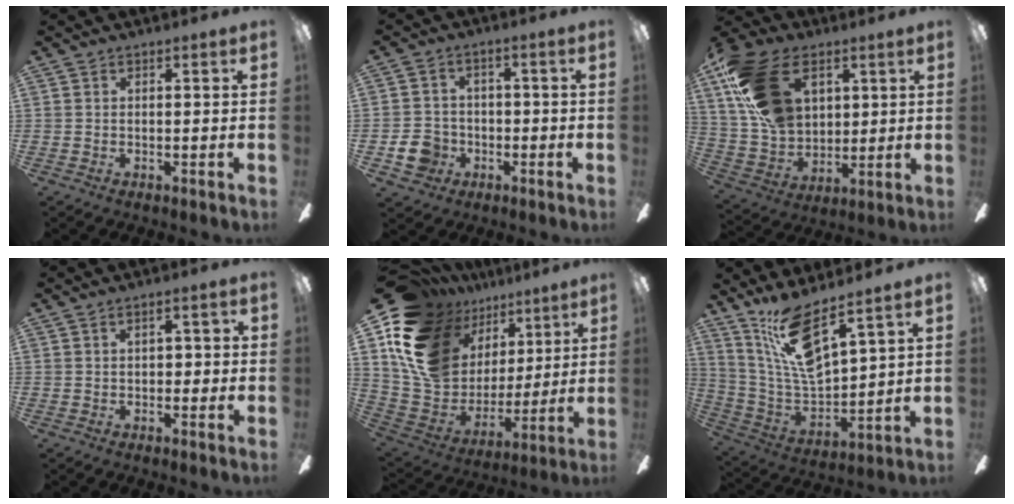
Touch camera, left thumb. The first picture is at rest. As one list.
[{"total": 7.6, "force": [-2.7, 6.5, 2.7], "torque": [-0.074, 0.017, -0.051]}, {"total": 21.3, "force": [9.3, 13.8, 13.3], "torque": [-0.278, -0.018, 0.174]}, {"total": 3.0, "force": [0.1, 1.9, 2.3], "torque": [-0.030, 0.005, -0.005]}, {"total": 18.2, "force": [9.4, 12.8, 8.9], "torque": [-0.190, -0.055, 0.183]}, {"total": 15.8, "force": [10.7, 4.7, 10.7], "torque": [-0.228, -0.065, 0.188]}]